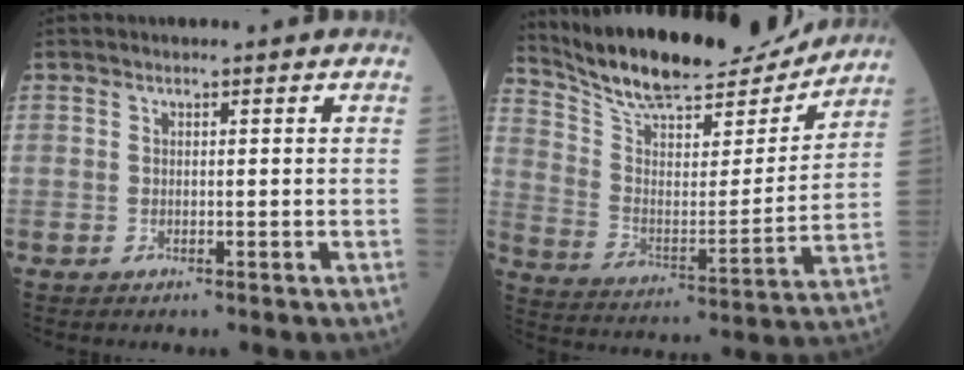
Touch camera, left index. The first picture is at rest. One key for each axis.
{"total": 20.0, "fx": 18.4, "fy": 3.7, "fz": 7.1, "tx": -0.131, "ty": -0.016, "tz": 0.293}